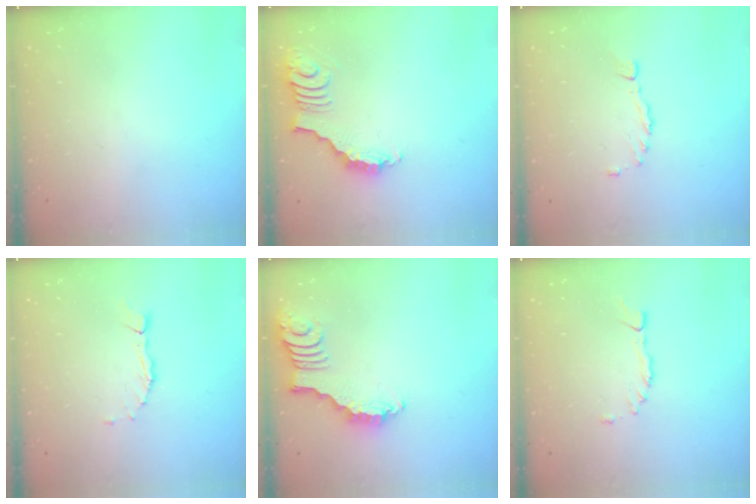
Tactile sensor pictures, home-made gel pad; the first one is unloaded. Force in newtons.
{"total": 3.8, "press": 3.7, "slide": 0.7}
{"total": 1.5, "press": 1.4, "slide": 0.4}
{"total": 2.2, "press": 2.2, "slide": 0.2}
{"total": 2.4, "press": 2.4, "slide": 0.3}
{"total": 2.2, "press": 2.2, "slide": 0.3}